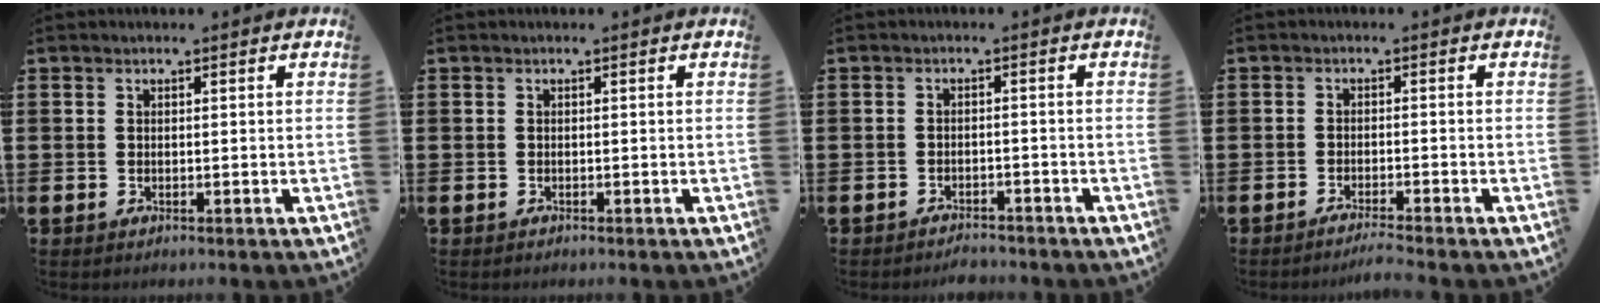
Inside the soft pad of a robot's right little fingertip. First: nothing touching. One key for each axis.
{"total": 0.0}
{"total": 1.9, "fx": -1.9, "fy": 0.2, "fz": -0.1, "tx": -0.004, "ty": 0.003, "tz": -0.042}
{"total": 1.7, "fx": -1.5, "fy": -0.2, "fz": 0.7, "tx": -0.010, "ty": 0.002, "tz": -0.029}